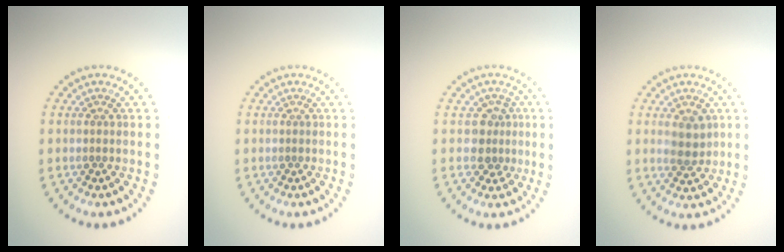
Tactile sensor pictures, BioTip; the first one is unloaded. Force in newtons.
{"total": 0.0}
{"total": 2.2, "press": 1.8, "slide": 1.2}
{"total": 2.6, "press": 2.5, "slide": 0.8}